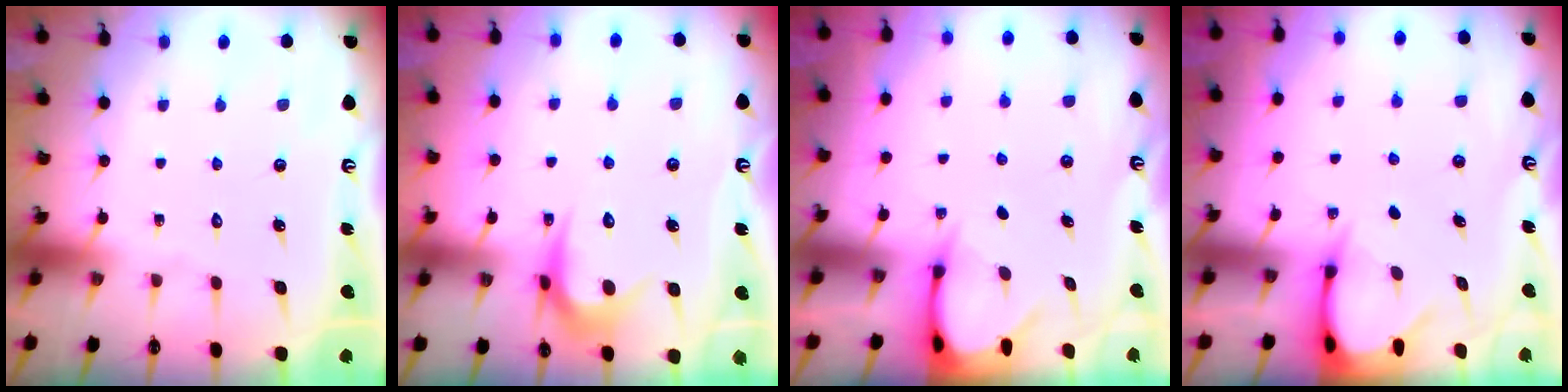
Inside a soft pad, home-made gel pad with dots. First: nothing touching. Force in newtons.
{"total": 9.4, "press": 9.4, "slide": 0.5}
{"total": 3.4, "press": 3.4, "slide": 0.3}
{"total": 3.7, "press": 3.7, "slide": 0.3}